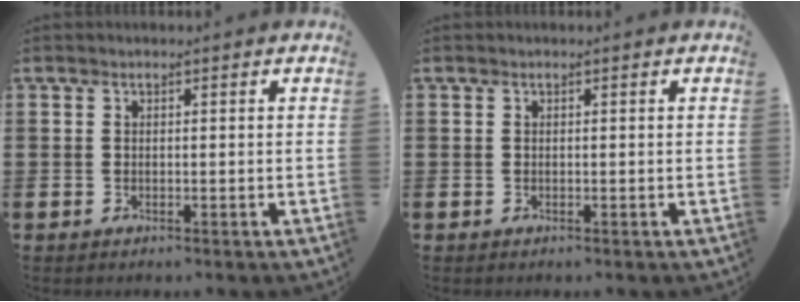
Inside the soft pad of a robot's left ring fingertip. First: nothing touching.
{"total": 0.0}